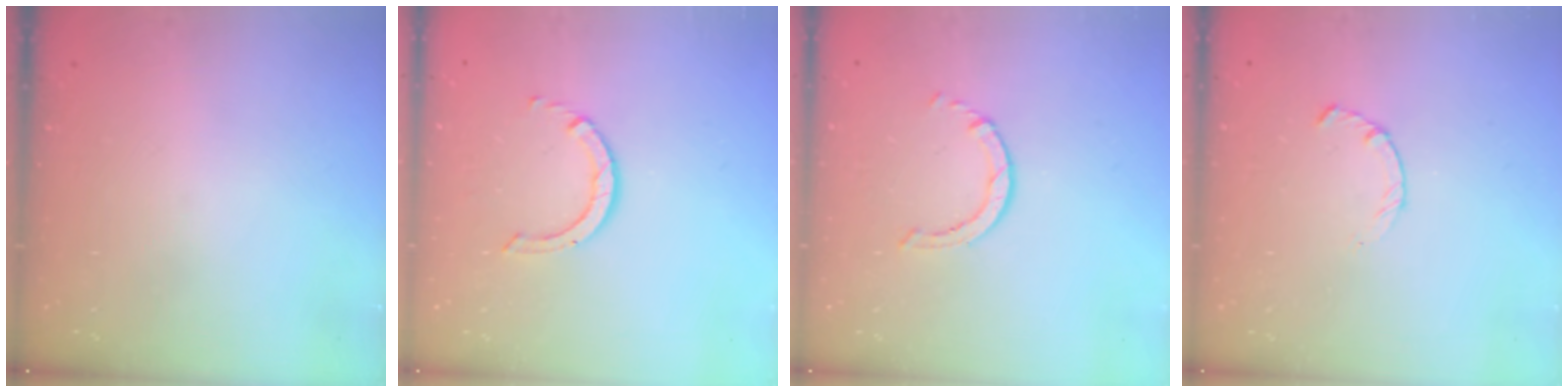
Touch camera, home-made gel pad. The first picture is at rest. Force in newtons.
{"total": 2.9, "press": 2.9, "slide": 0.2}
{"total": 0.8, "press": 0.7, "slide": 0.2}
{"total": 2.4, "press": 2.3, "slide": 0.4}